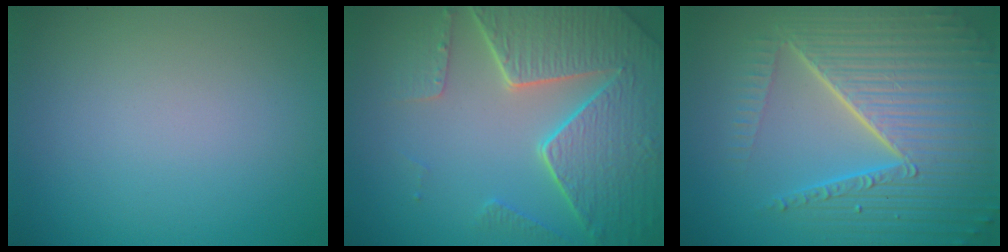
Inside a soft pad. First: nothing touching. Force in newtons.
{"total": 8.4, "press": 6.2, "slide": 5.8}
{"total": 10.1, "press": 6.4, "slide": 7.8}